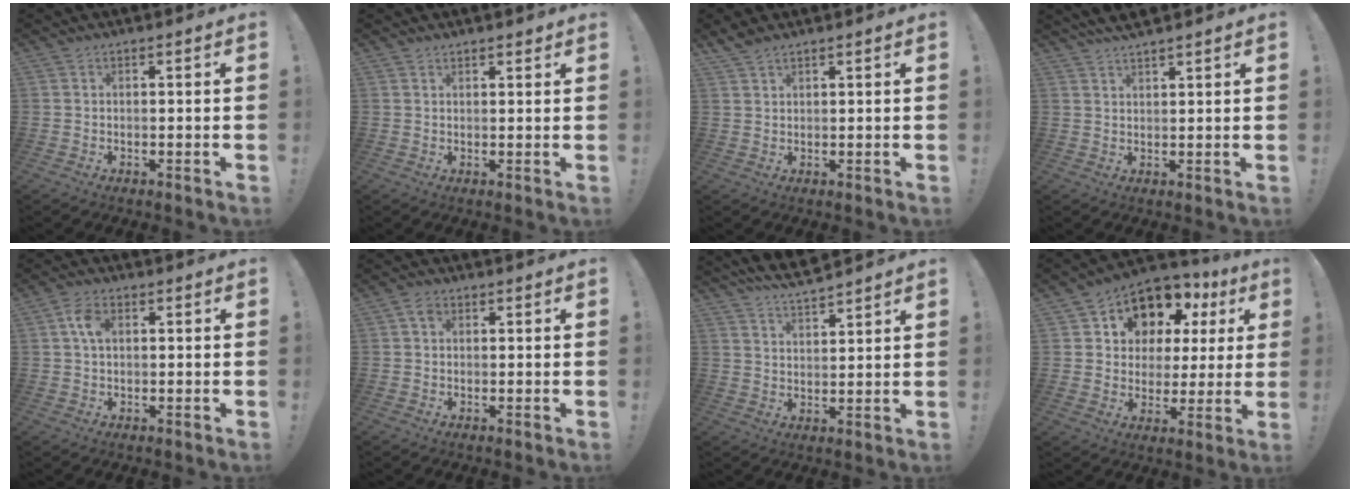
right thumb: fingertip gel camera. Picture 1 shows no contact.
{"total": 1.5, "force": [1.4, 0.4, 0.3], "torque": [0.008, -0.012, 0.024]}
{"total": 2.9, "force": [2.4, 0.9, 1.2], "torque": [-0.019, -0.014, 0.046]}
{"total": 4.2, "force": [3.8, 0.5, 1.8], "torque": [-0.030, -0.021, 0.070]}
{"total": 5.2, "force": [1.1, 3.3, 3.9], "torque": [-0.061, 0.005, 0.018]}
{"total": 2.5, "force": [0.8, 1.8, 1.5], "torque": [-0.024, 0.004, 0.013]}
{"total": 7.6, "force": [6.9, 1.5, 2.8], "torque": [-0.056, -0.044, 0.128]}
{"total": 10.6, "force": [6.6, 7.7, 3.2], "torque": [-0.049, -0.061, 0.131]}